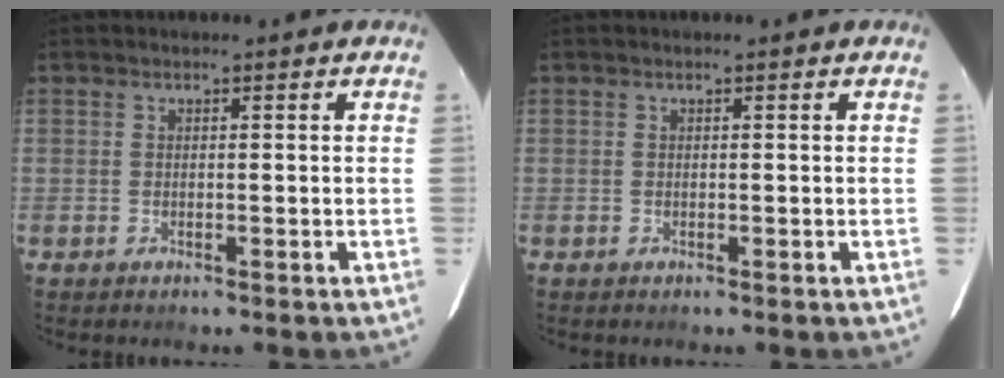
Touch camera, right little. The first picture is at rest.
{"total": 0.0}